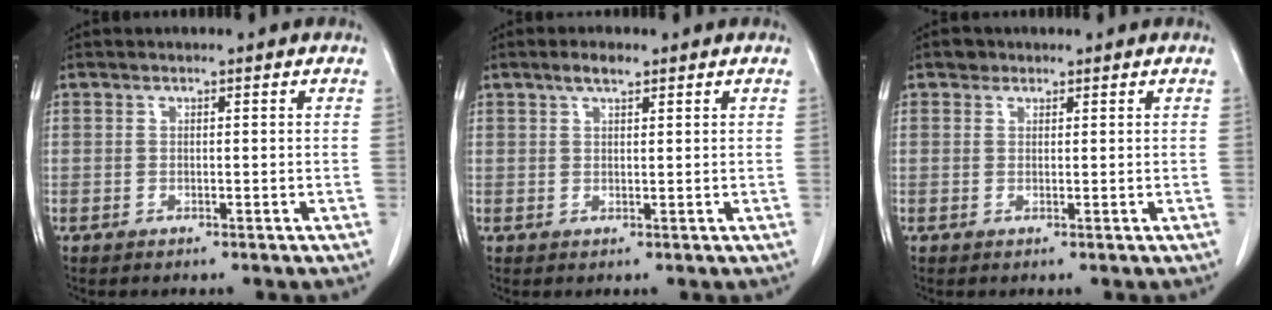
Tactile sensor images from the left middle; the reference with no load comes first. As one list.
[{"total": 2.3, "force": [1.6, 0.7, 1.5], "torque": [-0.032, 0.007, 0.030]}, {"total": 1.3, "force": [0.9, 0.9, 0.1], "torque": [0.002, 0.004, 0.010]}]